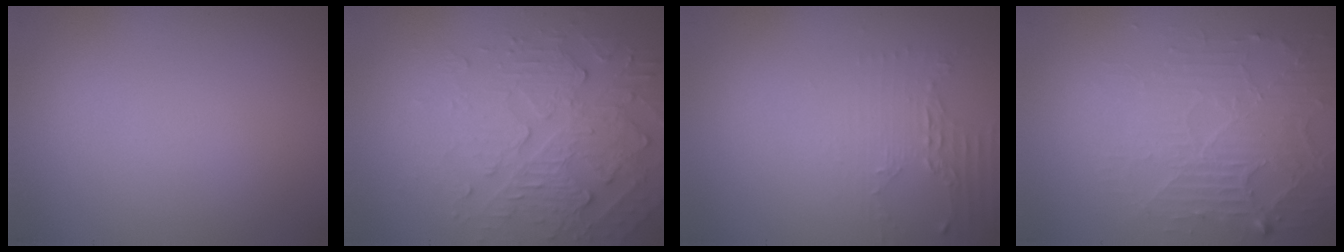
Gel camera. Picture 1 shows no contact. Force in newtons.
{"total": 4.4, "press": 3.9, "slide": 2.1}
{"total": 2.1, "press": 1.5, "slide": 1.4}
{"total": 3.8, "press": 3.4, "slide": 1.7}